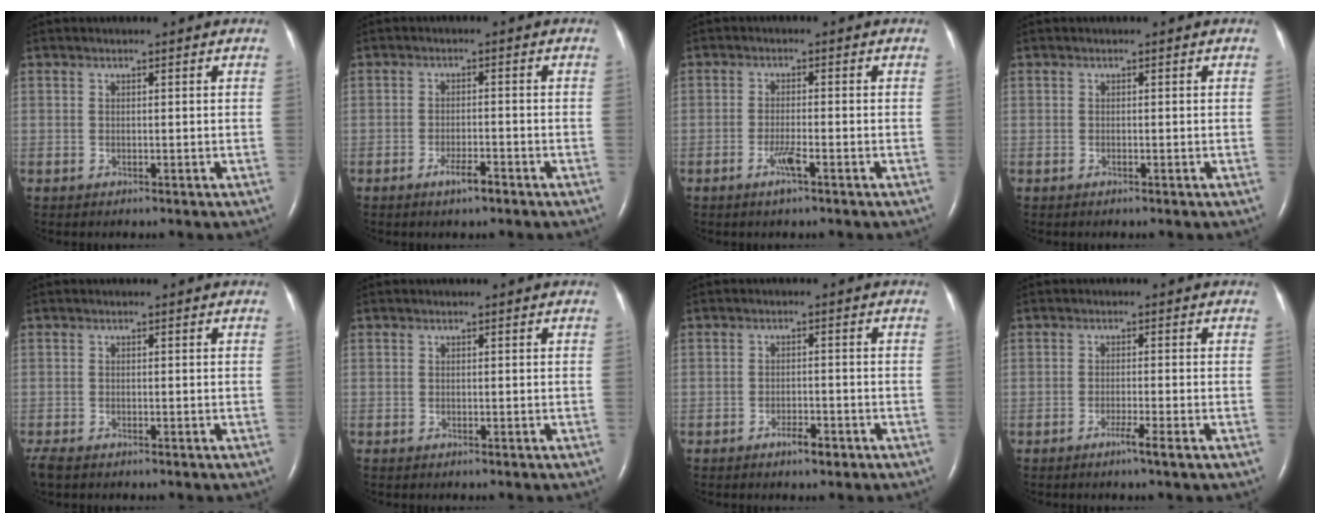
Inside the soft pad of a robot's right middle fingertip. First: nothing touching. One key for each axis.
{"total": 3.0, "fx": -2.0, "fy": 0.5, "fz": 2.1, "tx": -0.040, "ty": 0.000, "tz": -0.035}
{"total": 2.7, "fx": -1.6, "fy": 0.0, "fz": 2.2, "tx": -0.048, "ty": -0.004, "tz": -0.031}
{"total": 0.0}
{"total": 2.5, "fx": -1.9, "fy": 0.9, "fz": 1.3, "tx": -0.036, "ty": -0.009, "tz": -0.033}
{"total": 0.0}
{"total": 2.6, "fx": -1.8, "fy": 0.7, "fz": 1.8, "tx": -0.030, "ty": 0.001, "tz": -0.028}
{"total": 2.4, "fx": -1.4, "fy": -0.5, "fz": 1.9, "tx": -0.034, "ty": -0.004, "tz": -0.027}